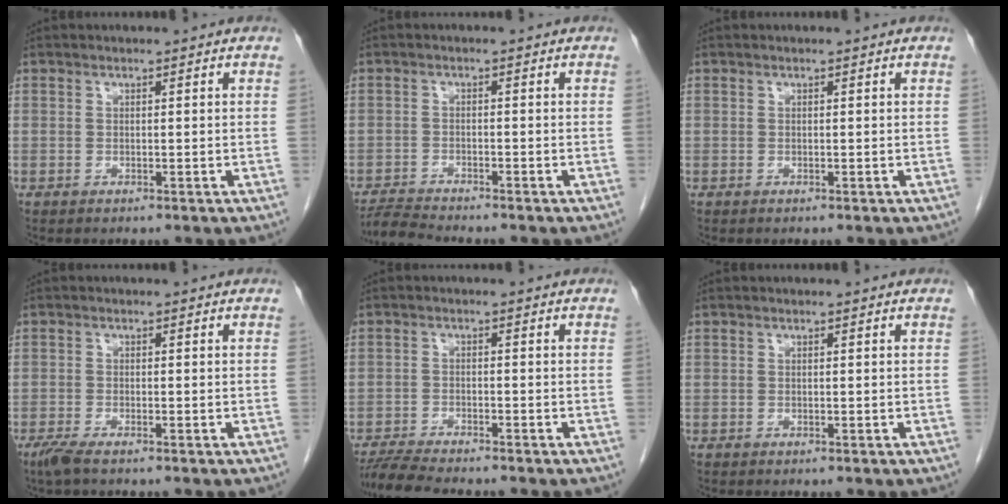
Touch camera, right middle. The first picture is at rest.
{"total": 3.5, "force": [-3.4, -1.0, 0.3], "torque": [-0.013, -0.022, -0.063]}
{"total": 0.0}
{"total": 2.7, "force": [-1.9, 0.4, 1.8], "torque": [-0.042, -0.007, -0.038]}
{"total": 5.9, "force": [-5.4, -0.1, 2.4], "torque": [-0.041, -0.020, -0.094]}
{"total": 0.0}